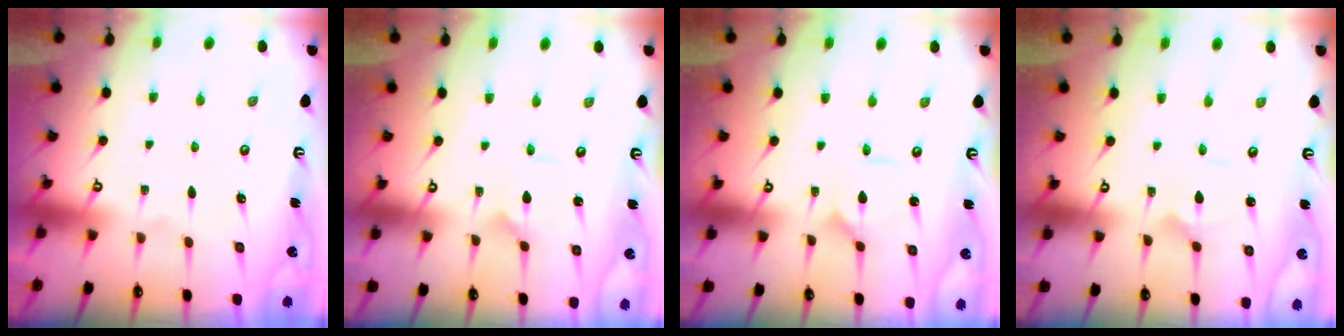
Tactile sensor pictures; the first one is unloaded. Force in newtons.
{"total": 1.4, "press": 1.4, "slide": 0.2}
{"total": 2.1, "press": 2.1, "slide": 0.2}
{"total": 2.5, "press": 2.5, "slide": 0.1}